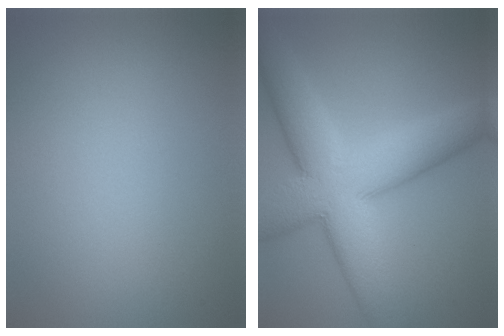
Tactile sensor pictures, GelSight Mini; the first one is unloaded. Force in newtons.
{"total": 11.5, "press": 11.5, "slide": 0.5}